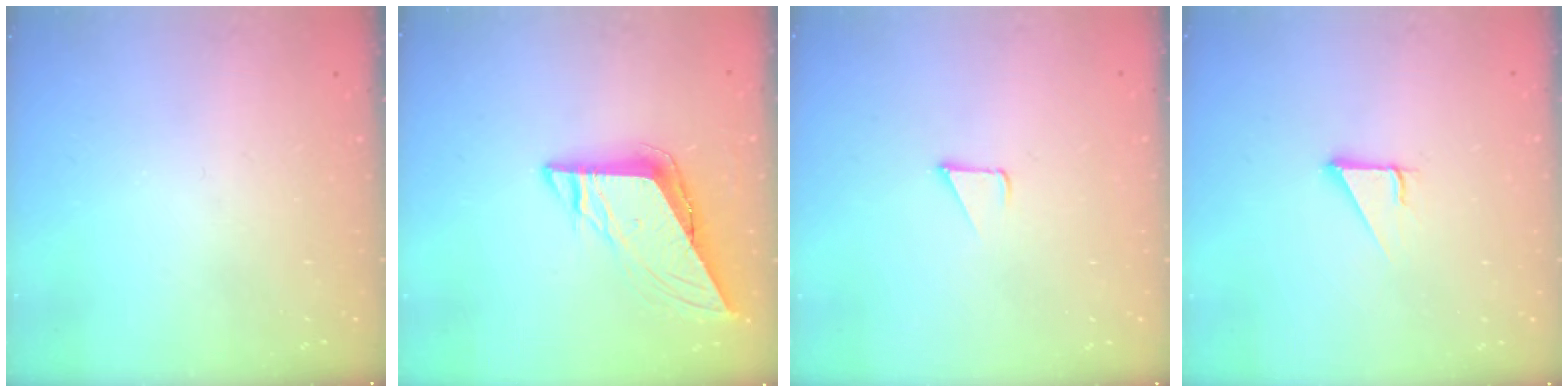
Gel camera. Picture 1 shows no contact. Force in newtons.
{"total": 8.3, "press": 8.3, "slide": 0.8}
{"total": 1.6, "press": 1.6, "slide": 0.1}
{"total": 2.8, "press": 2.8, "slide": 0.0}